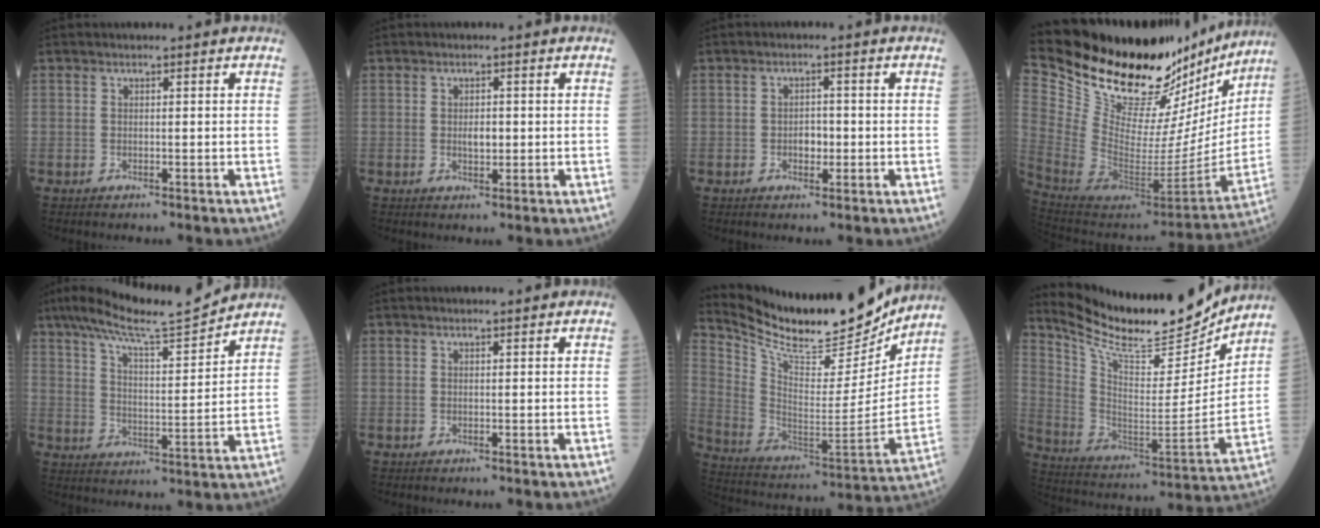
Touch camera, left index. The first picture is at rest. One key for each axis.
{"total": 1.8, "fx": 0.1, "fy": 0.9, "fz": 1.6, "tx": -0.028, "ty": -0.002, "tz": 0.003}
{"total": 2.2, "fx": -0.5, "fy": 1.4, "fz": 1.6, "tx": -0.024, "ty": 0.004, "tz": -0.006}
{"total": 31.6, "fx": 26.9, "fy": 9.3, "fz": 13.8, "tx": -0.232, "ty": -0.046, "tz": 0.406}
{"total": 12.5, "fx": 11.3, "fy": -0.1, "fz": 5.3, "tx": -0.098, "ty": 0.002, "tz": 0.185}
{"total": 0.9, "fx": 0.9, "fy": -0.1, "fz": 0.4, "tx": -0.006, "ty": 0.004, "tz": 0.016}
{"total": 22.3, "fx": 20.5, "fy": 4.1, "fz": 7.8, "tx": -0.157, "ty": -0.046, "tz": 0.327}
{"total": 19.8, "fx": 18.4, "fy": 3.1, "fz": 6.5, "tx": -0.139, "ty": -0.044, "tz": 0.300}